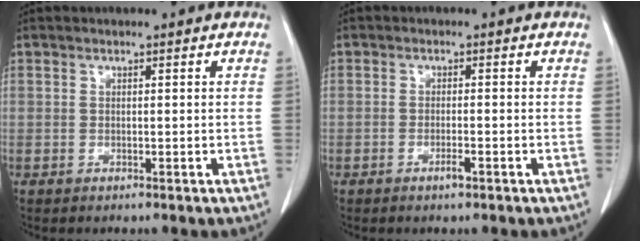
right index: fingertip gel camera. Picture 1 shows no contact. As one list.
[{"total": 1.7, "force": [-0.9, 0.2, 1.4], "torque": [-0.025, -0.001, -0.015]}]